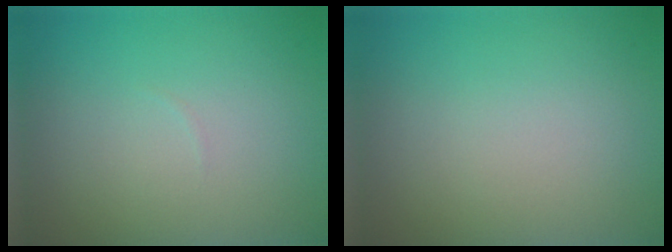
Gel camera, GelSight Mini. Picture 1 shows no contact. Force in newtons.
{"total": 0.0}